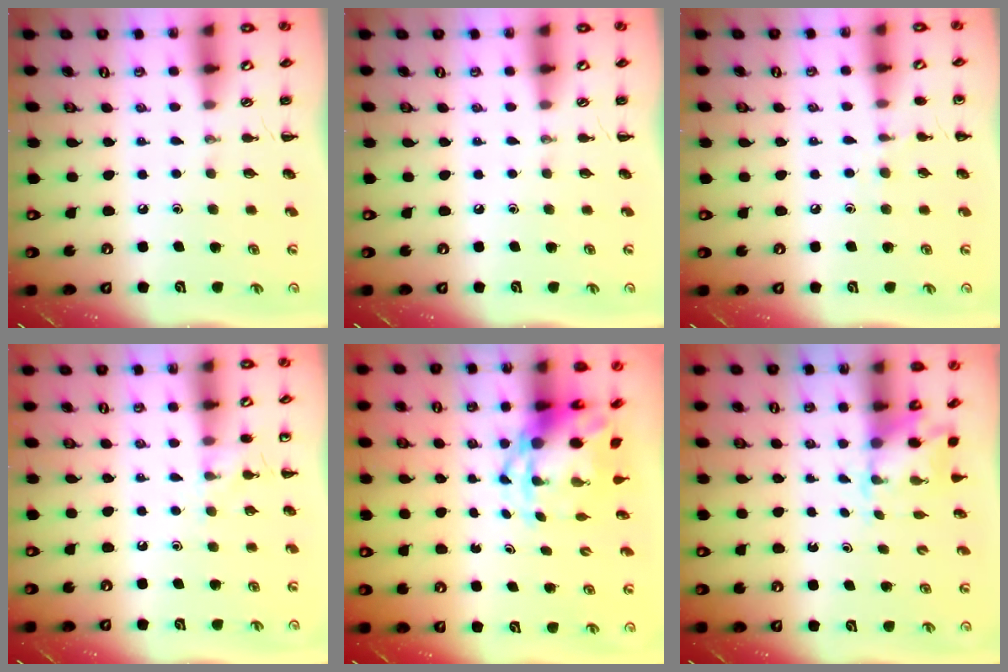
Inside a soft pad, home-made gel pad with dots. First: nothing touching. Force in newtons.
{"total": 0.0}
{"total": 5.8, "press": 5.6, "slide": 1.7}
{"total": 6.4, "press": 6.1, "slide": 1.9}
{"total": 4.3, "press": 4.2, "slide": 0.9}
{"total": 2.3, "press": 2.3, "slide": 0.5}